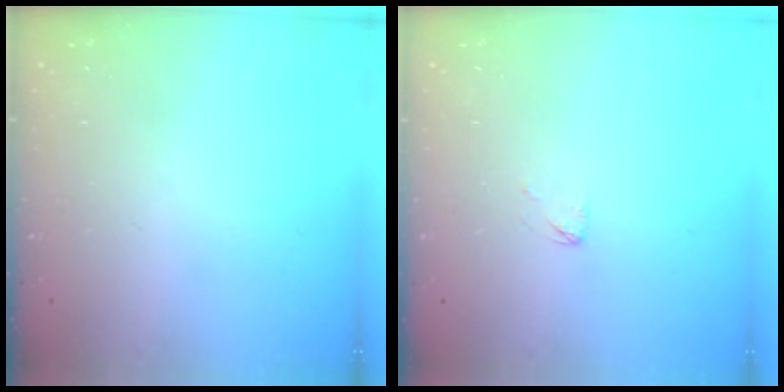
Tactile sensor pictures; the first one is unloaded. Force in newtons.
{"total": 1.9, "press": 1.9, "slide": 0.1}